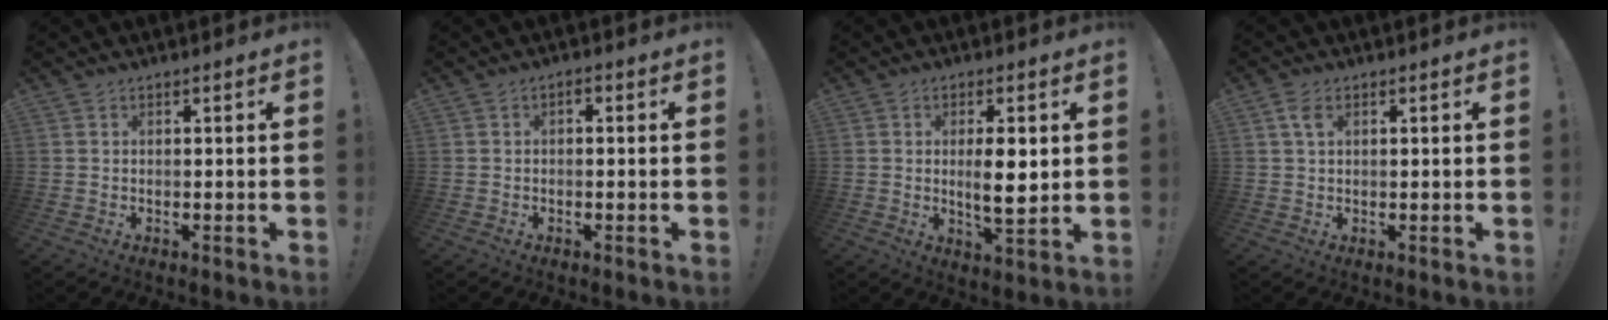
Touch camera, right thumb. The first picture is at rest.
{"total": 1.2, "force": [-0.8, 0.6, 0.7], "torque": [-0.014, 0.005, -0.015]}
{"total": 8.0, "force": [1.1, 2.1, 7.6], "torque": [-0.120, -0.018, 0.009]}
{"total": 3.5, "force": [1.5, 1.9, 2.5], "torque": [-0.043, 0.000, 0.027]}